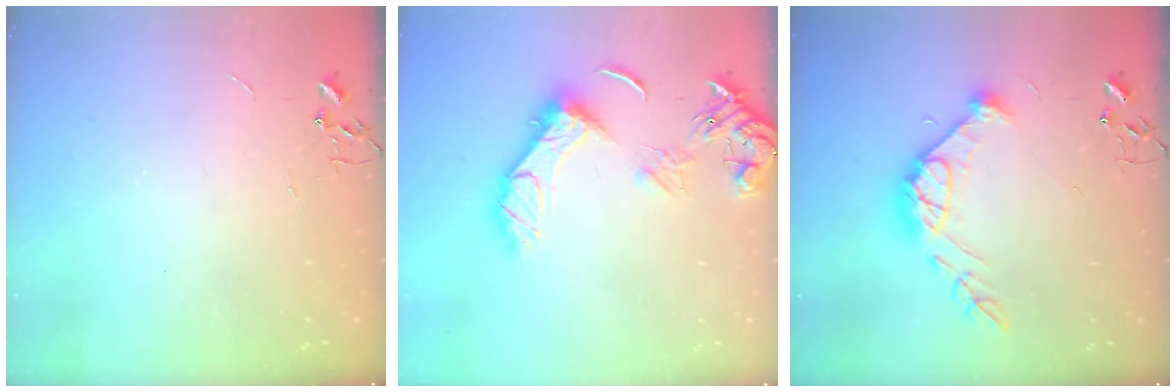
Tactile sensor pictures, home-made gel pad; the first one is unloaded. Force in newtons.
{"total": 14.8, "press": 14.7, "slide": 1.5}
{"total": 15.3, "press": 15.3, "slide": 0.9}